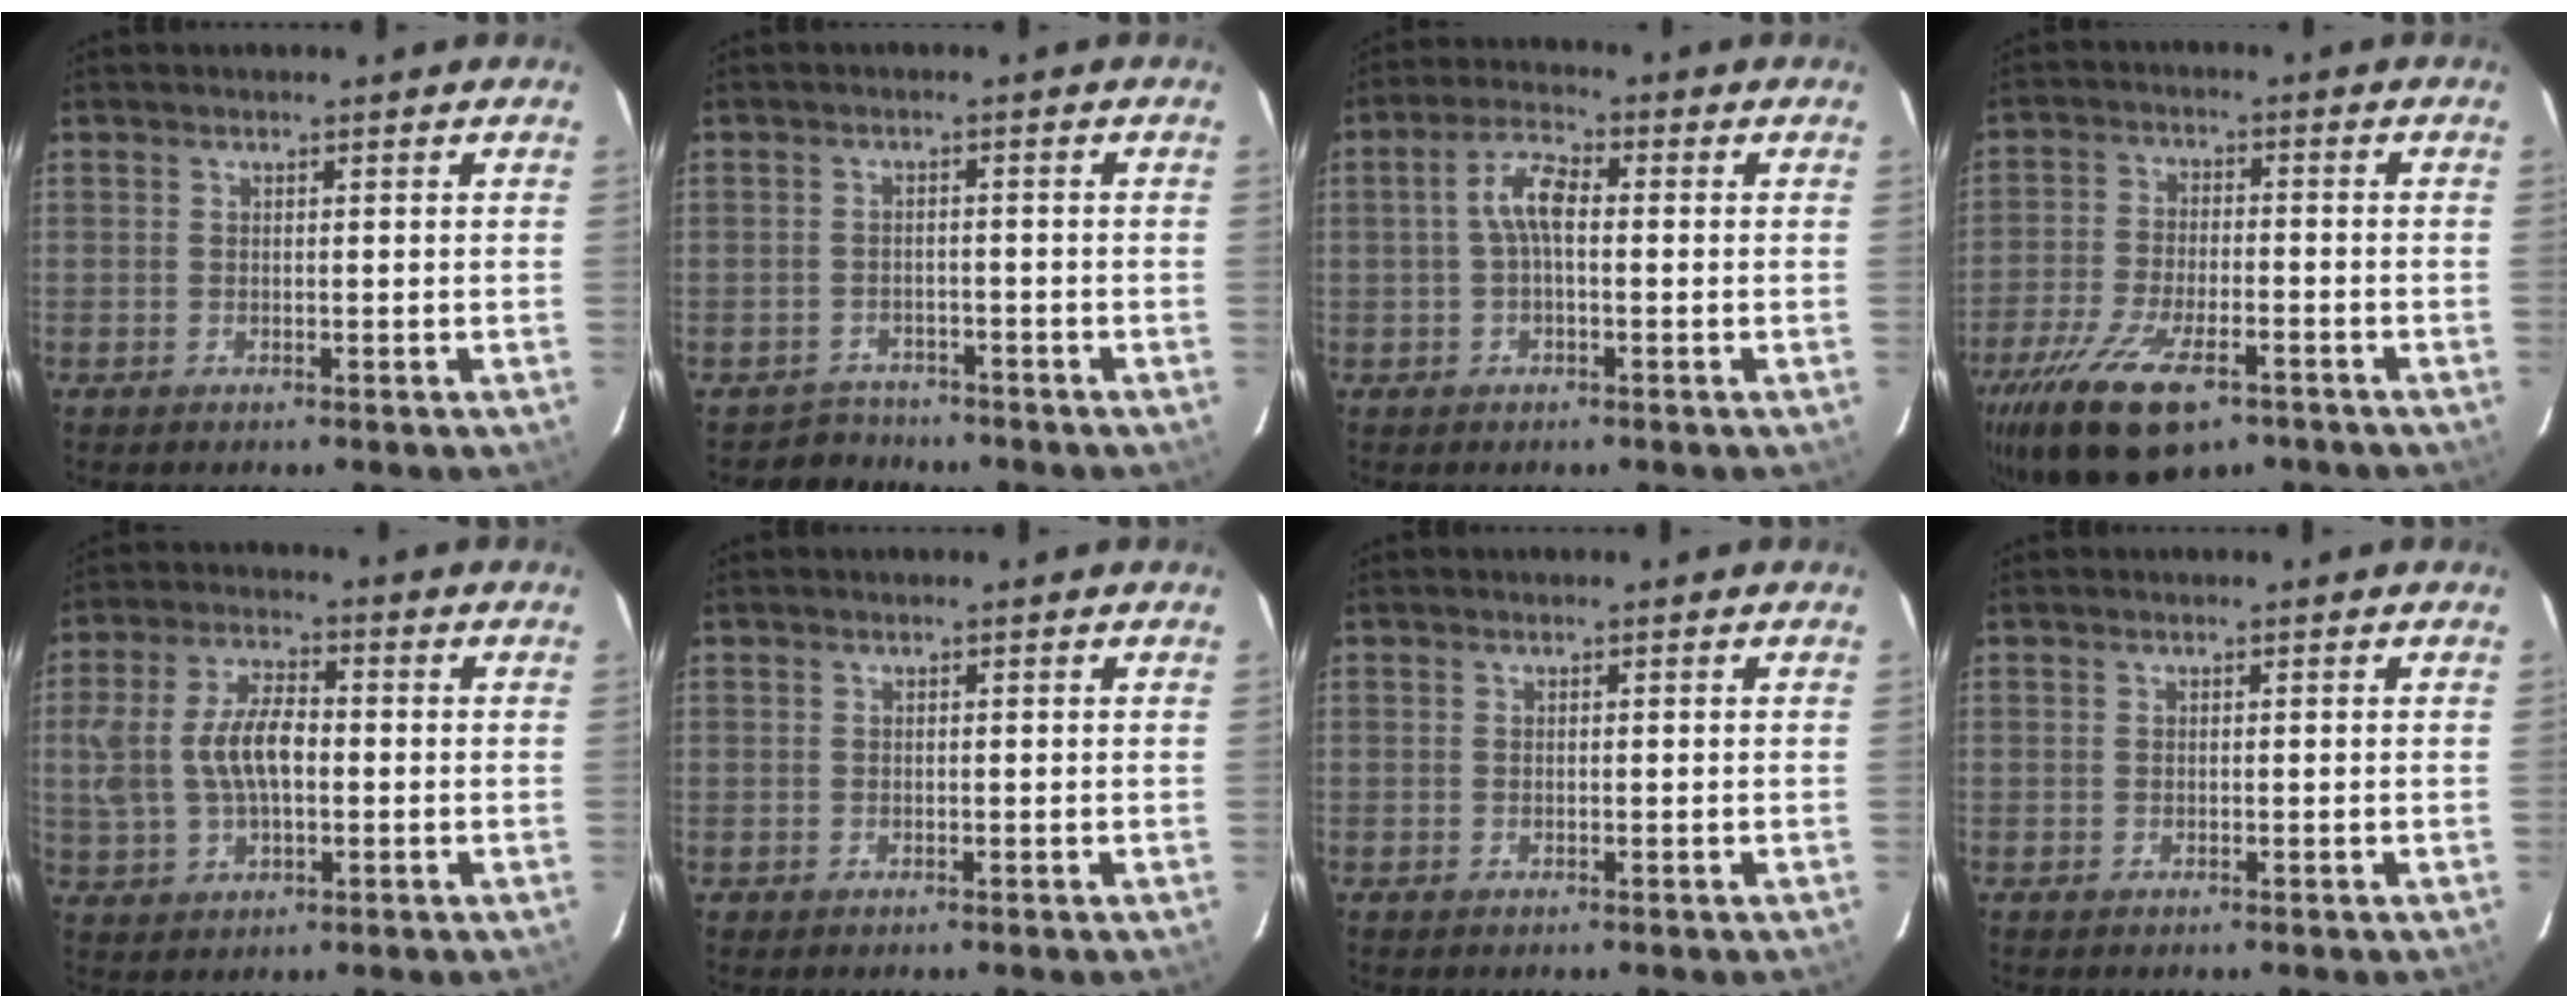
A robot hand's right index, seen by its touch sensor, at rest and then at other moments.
{"total": 3.9, "force": [-3.2, 2.1, -0.7], "torque": [0.003, 0.012, -0.052]}
{"total": 5.3, "force": [-0.1, 2.1, 4.9], "torque": [-0.101, 0.017, -0.003]}
{"total": 17.2, "force": [-10.7, 7.1, 11.5], "torque": [-0.246, -0.043, -0.184]}
{"total": 11.1, "force": [-0.2, 6.0, 9.3], "torque": [-0.193, 0.013, 0.001]}
{"total": 0.7, "force": [-0.1, 0.7, -0.1], "torque": [0.002, 0.003, 0.000]}
{"total": 0.0}
{"total": 0.0}